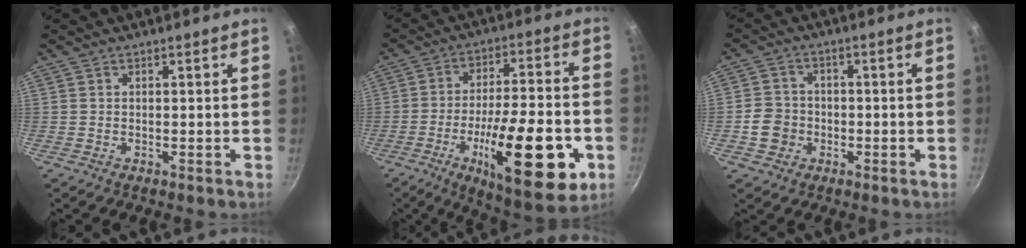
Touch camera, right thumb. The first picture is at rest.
{"total": 23.6, "force": [-8.2, 7.3, 20.9], "torque": [-0.295, 0.020, -0.120]}
{"total": 5.4, "force": [-1.7, 4.8, 1.8], "torque": [-0.014, 0.020, -0.036]}